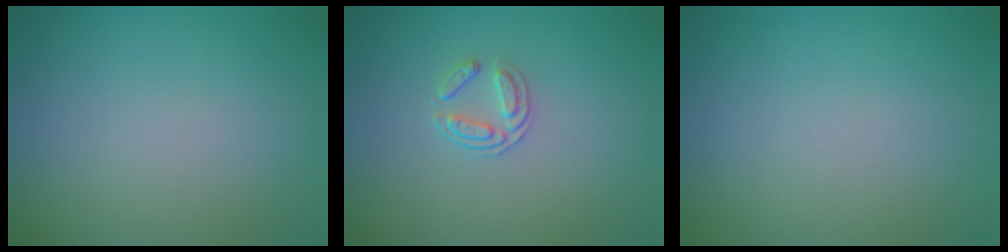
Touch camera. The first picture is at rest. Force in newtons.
{"total": 1.7, "press": 1.3, "slide": 1.1}
{"total": 0.0}